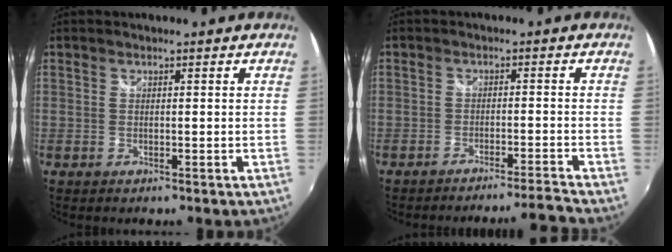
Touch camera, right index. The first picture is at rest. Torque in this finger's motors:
{"motor_torque": [0.05, -0.18, 0.03, 0.00]}